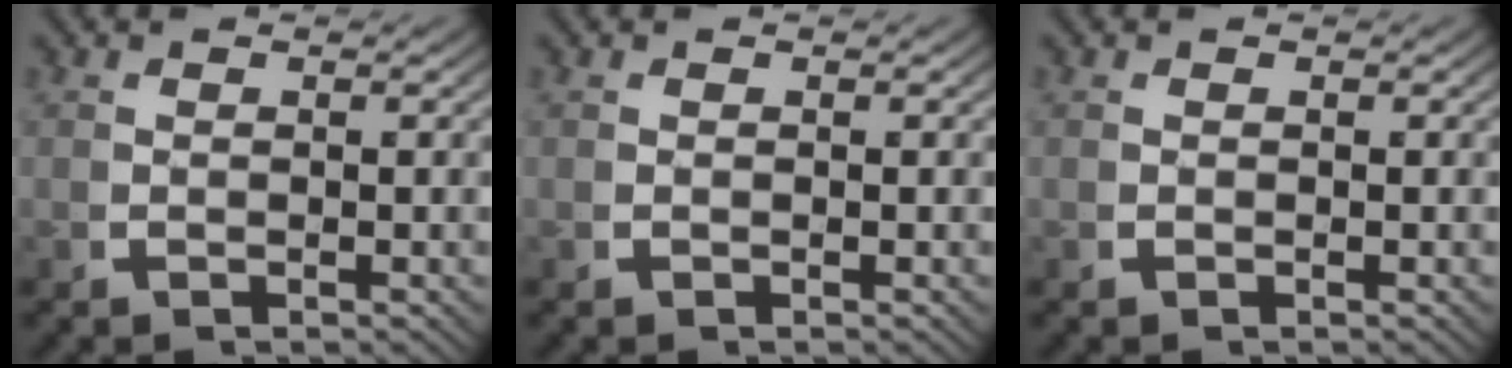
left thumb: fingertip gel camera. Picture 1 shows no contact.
{"total": 0.0}
{"total": 0.0}